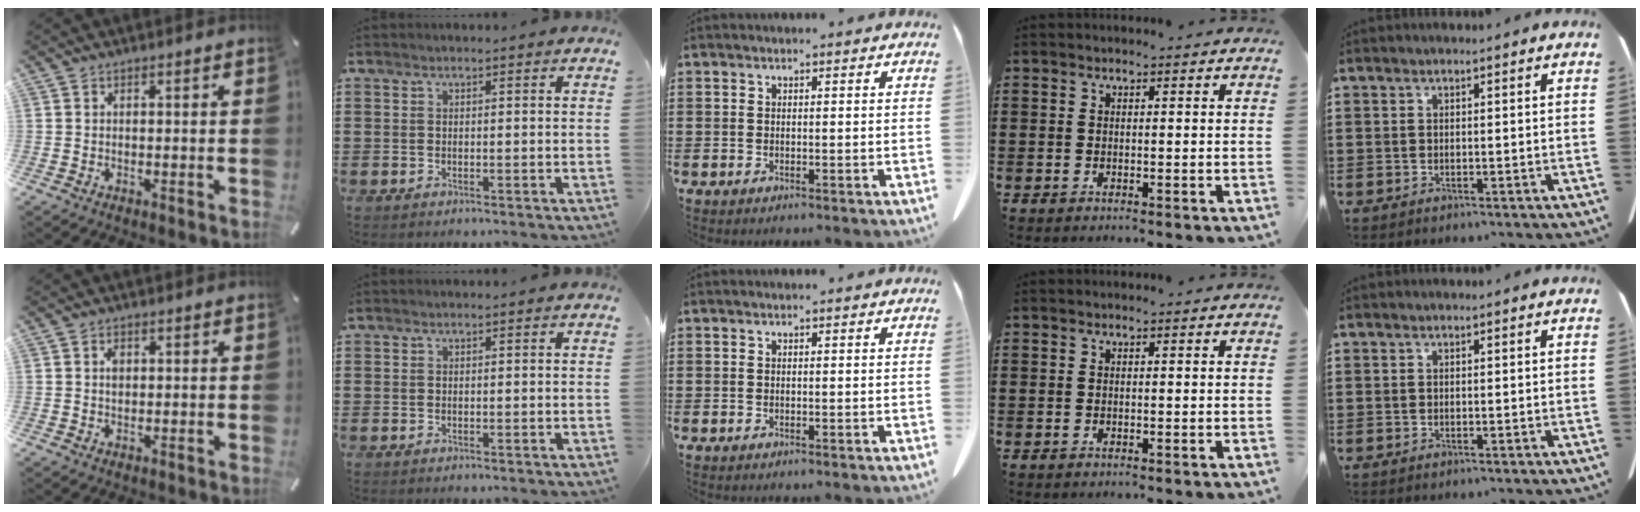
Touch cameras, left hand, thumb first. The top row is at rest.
{"thumb": {"total": 1.8, "force": [0.4, 1.3, 1.2], "torque": [-0.019, 0.000, 0.004]}}